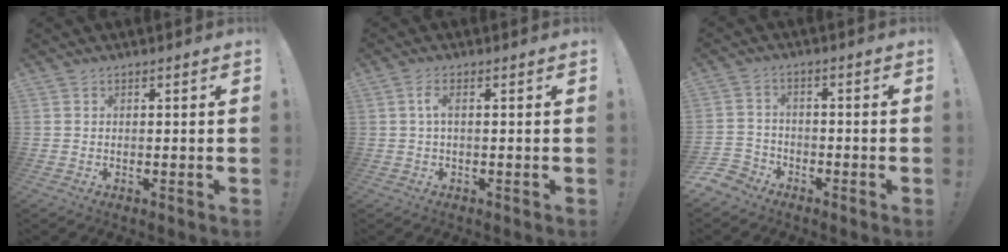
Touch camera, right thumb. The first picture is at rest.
{"total": 2.8, "force": [0.2, 0.5, 2.8], "torque": [-0.069, 0.001, 0.001]}
{"total": 4.9, "force": [-3.8, 3.1, 0.8], "torque": [-0.024, 0.018, -0.075]}